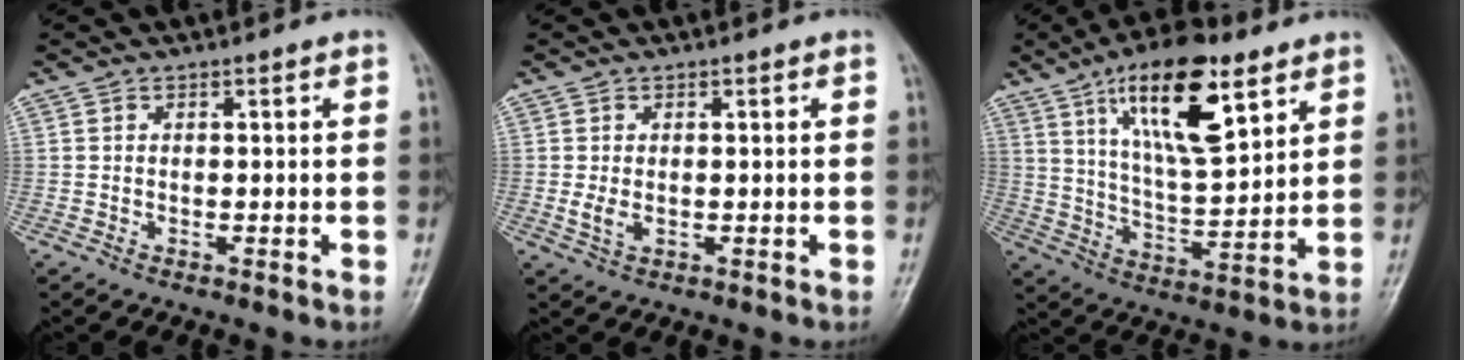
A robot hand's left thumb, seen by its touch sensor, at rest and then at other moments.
{"total": 2.5, "force": [-0.1, 1.6, 1.9], "torque": [-0.040, -0.007, 0.000]}
{"total": 18.2, "force": [9.5, 6.6, 14.0], "torque": [-0.208, -0.040, 0.167]}